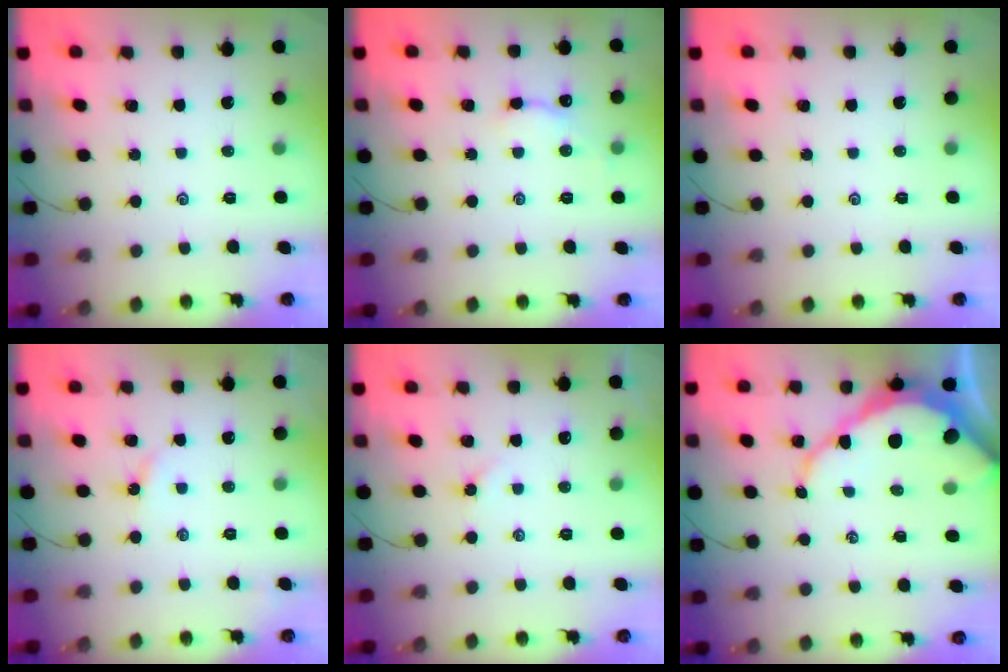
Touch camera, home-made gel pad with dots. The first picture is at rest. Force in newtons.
{"total": 4.7, "press": 4.7, "slide": 0.5}
{"total": 0.0}
{"total": 2.3, "press": 2.3, "slide": 0.4}
{"total": 2.6, "press": 2.5, "slide": 0.5}
{"total": 11.6, "press": 11.5, "slide": 0.9}